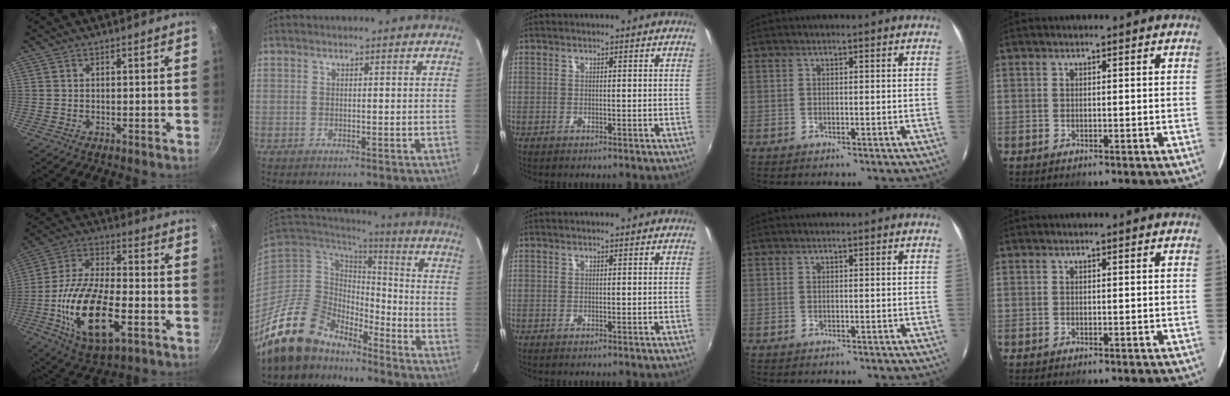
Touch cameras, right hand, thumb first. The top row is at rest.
{"thumb": {"total": 20.3, "force": [-5.9, 9.2, 17.1], "torque": [-0.322, 0.016, -0.107]}, "index": {"total": 15.5, "force": [-13.3, 7.0, 3.9], "torque": [-0.101, 0.005, -0.239]}}